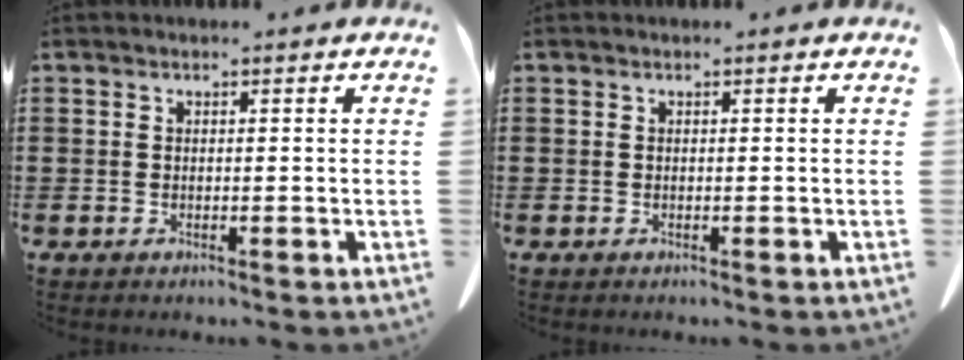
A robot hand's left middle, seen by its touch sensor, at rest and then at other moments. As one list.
[{"total": 0.0}]